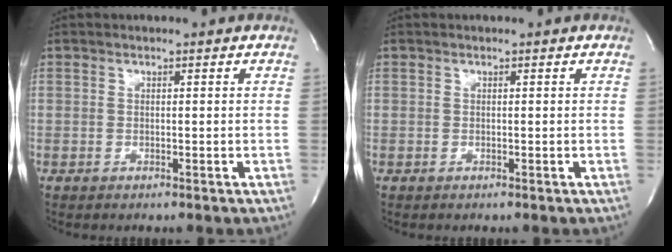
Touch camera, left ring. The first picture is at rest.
{"total": 0.0}